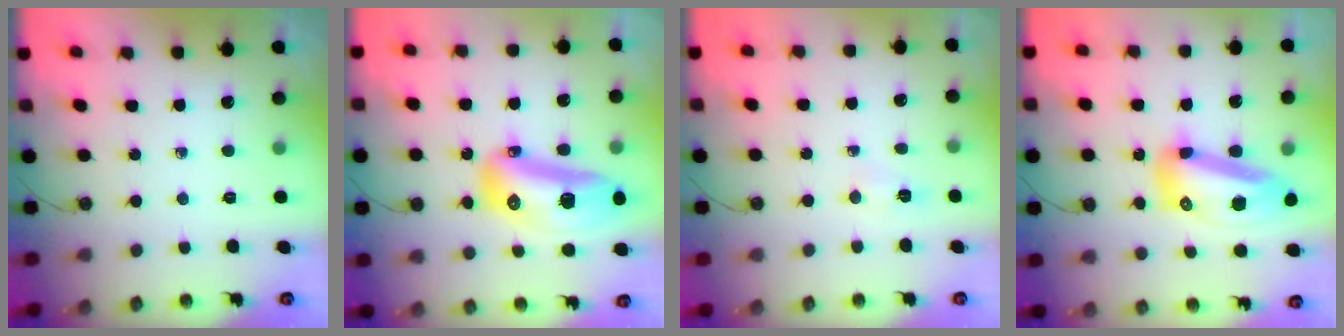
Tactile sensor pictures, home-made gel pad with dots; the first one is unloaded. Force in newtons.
{"total": 21.1, "press": 18.8, "slide": 9.5}
{"total": 3.7, "press": 3.1, "slide": 2.0}
{"total": 16.4, "press": 16.2, "slide": 2.1}